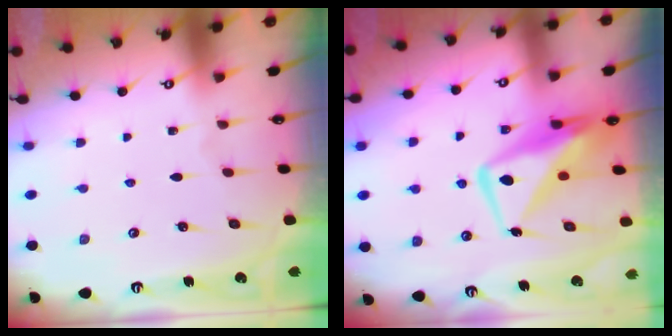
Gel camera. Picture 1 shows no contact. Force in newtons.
{"total": 12.2, "press": 12.1, "slide": 1.4}